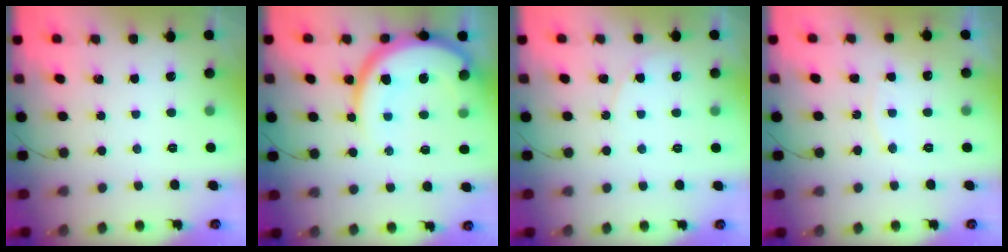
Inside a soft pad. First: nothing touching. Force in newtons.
{"total": 14.9, "press": 14.8, "slide": 1.5}
{"total": 3.4, "press": 3.4, "slide": 0.4}
{"total": 4.4, "press": 4.4, "slide": 0.5}